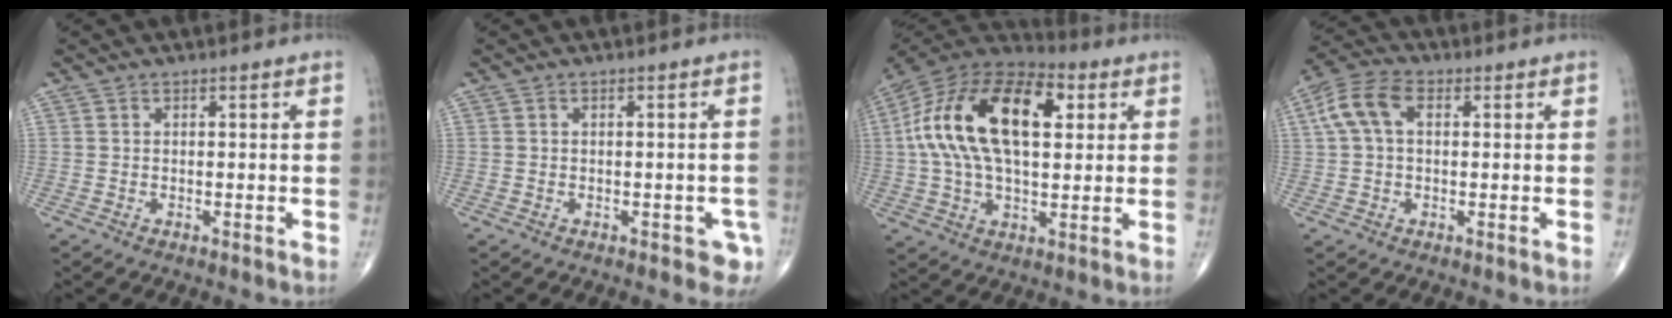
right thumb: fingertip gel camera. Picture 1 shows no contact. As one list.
[{"total": 3.3, "force": [-1.5, 1.9, 2.3], "torque": [-0.010, 0.006, -0.017]}, {"total": 23.8, "force": [5.0, 12.5, 19.6], "torque": [-0.364, 0.021, 0.075]}, {"total": 7.9, "force": [1.6, 4.8, 6.0], "torque": [-0.130, 0.026, 0.027]}]